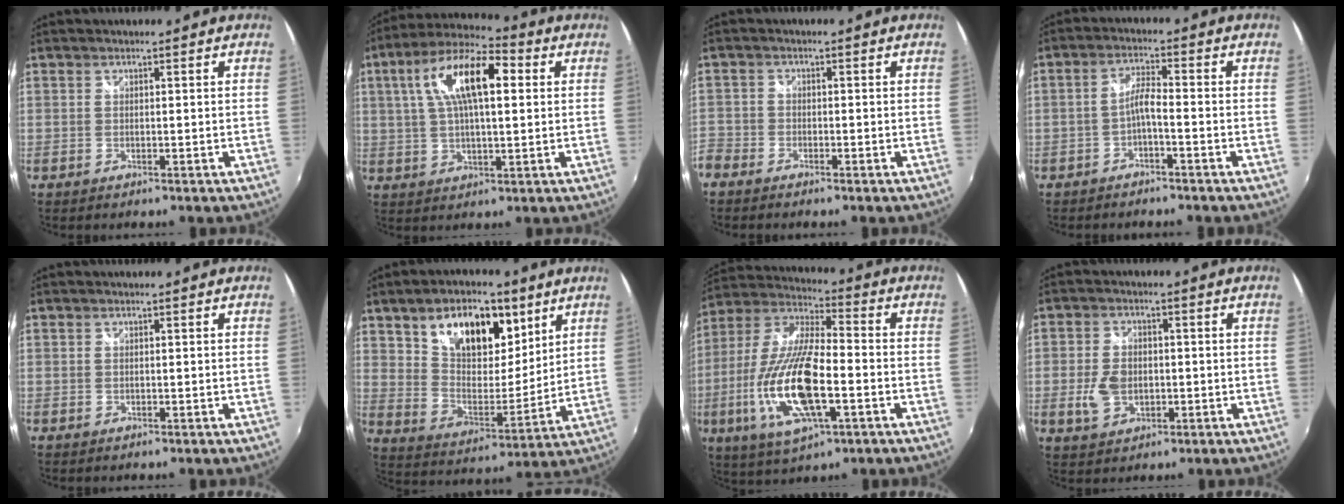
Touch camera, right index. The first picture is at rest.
{"total": 15.0, "force": [4.1, 5.6, 13.3], "torque": [-0.242, 0.030, 0.062]}
{"total": 6.3, "force": [-3.8, 4.8, 1.4], "torque": [-0.062, -0.001, -0.083]}
{"total": 3.3, "force": [-1.8, 0.3, 2.7], "torque": [-0.060, 0.009, -0.034]}
{"total": 0.0}
{"total": 16.8, "force": [9.8, 9.3, 10.1], "torque": [-0.168, 0.013, 0.176]}
{"total": 20.2, "force": [-5.6, 6.7, 18.2], "torque": [-0.375, -0.023, -0.103]}
{"total": 6.9, "force": [-1.2, 4.9, 4.8], "torque": [-0.104, 0.000, -0.018]}